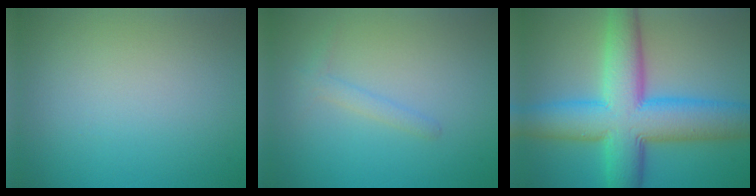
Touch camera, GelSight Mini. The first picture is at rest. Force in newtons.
{"total": 1.3, "press": 1.3, "slide": 0.0}
{"total": 11.9, "press": 11.9, "slide": 0.4}